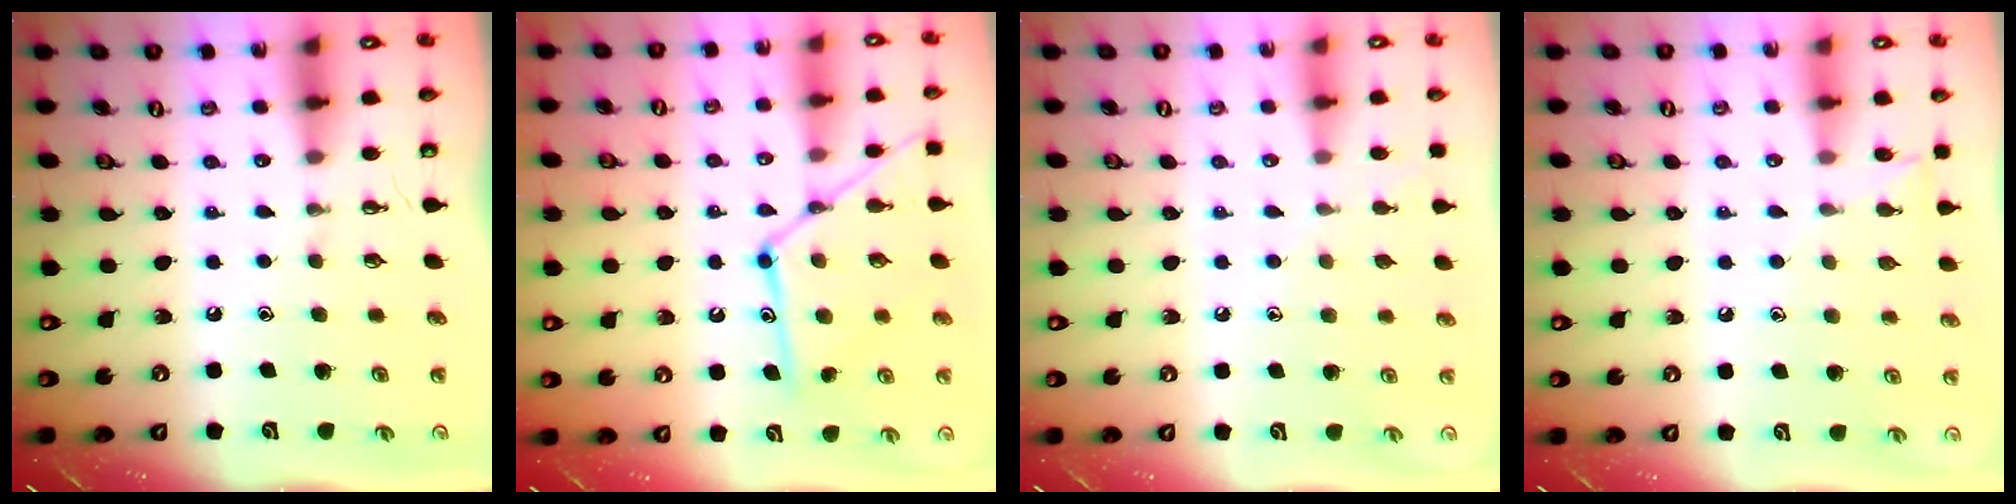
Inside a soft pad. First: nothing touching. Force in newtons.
{"total": 15.3, "press": 15.2, "slide": 1.3}
{"total": 4.8, "press": 4.8, "slide": 0.5}
{"total": 5.0, "press": 4.9, "slide": 0.5}